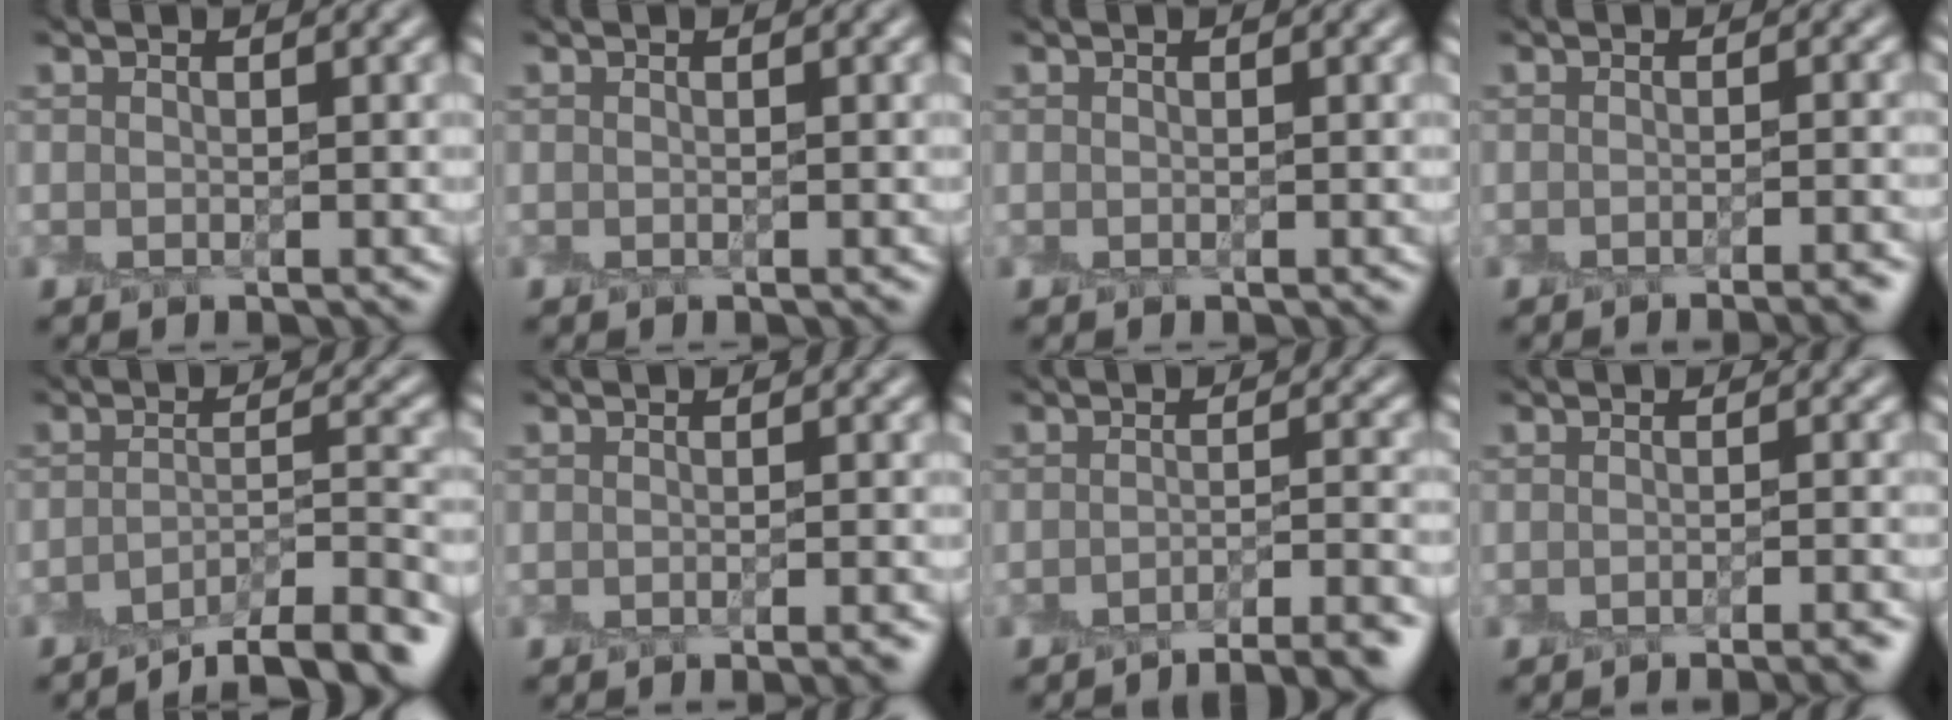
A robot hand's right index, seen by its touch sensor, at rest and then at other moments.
{"total": 0.0}
{"total": 0.0}
{"total": 2.7, "force": [-2.2, 0.2, 1.4], "torque": [-0.010, -0.003, -0.027]}
{"total": 6.0, "force": [-5.0, 1.3, 3.2], "torque": [-0.045, -0.003, -0.075]}
{"total": 2.0, "force": [-1.6, 0.1, 1.2], "torque": [-0.008, -0.007, -0.020]}
{"total": 4.9, "force": [-3.9, 0.8, 2.8], "torque": [-0.035, 0.000, -0.054]}
{"total": 3.2, "force": [-2.7, 0.4, 1.6], "torque": [-0.010, -0.003, -0.032]}